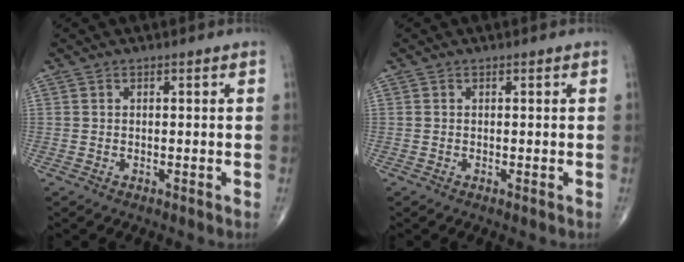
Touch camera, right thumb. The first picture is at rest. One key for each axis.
{"total": 0.0}